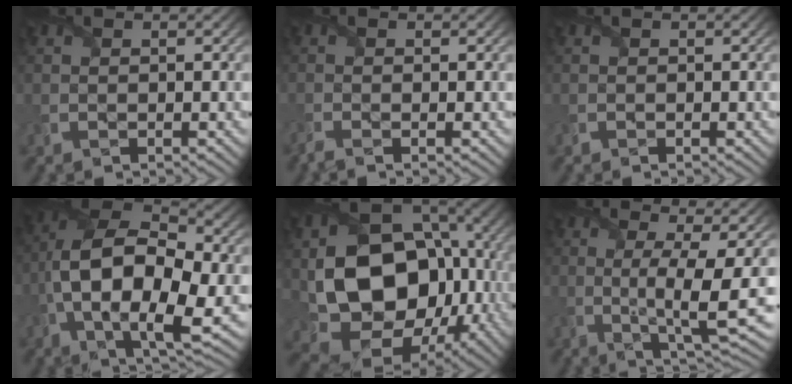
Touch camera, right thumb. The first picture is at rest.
{"total": 1.3, "force": [-1.0, 0.1, 0.7], "torque": [-0.020, -0.006, -0.028]}
{"total": 0.0}
{"total": 15.0, "force": [-2.6, 7.7, 12.7], "torque": [-0.252, -0.005, -0.056]}
{"total": 18.2, "force": [-1.1, 13.9, 11.7], "torque": [-0.221, -0.050, 0.009]}
{"total": 8.1, "force": [-0.3, 1.5, 8.0], "torque": [-0.140, 0.001, -0.004]}